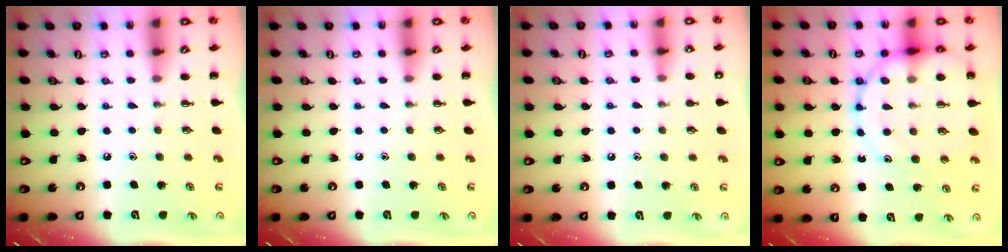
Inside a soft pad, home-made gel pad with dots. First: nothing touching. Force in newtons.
{"total": 0.0}
{"total": 6.8, "press": 6.4, "slide": 2.1}
{"total": 15.9, "press": 15.8, "slide": 2.4}